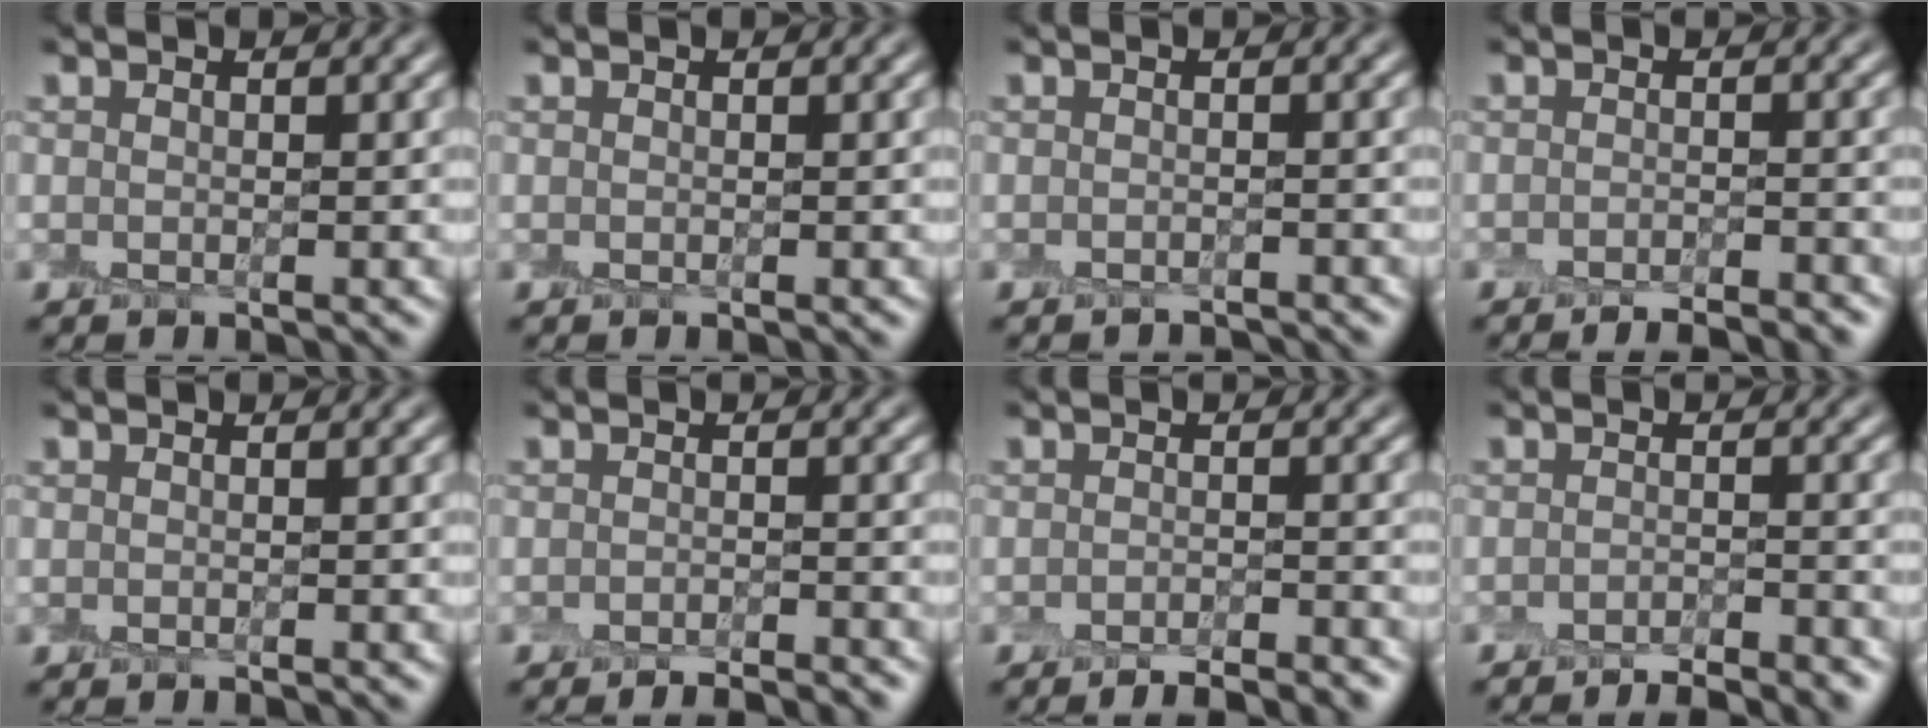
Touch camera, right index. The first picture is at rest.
{"total": 0.0}
{"total": 1.2, "force": [-1.2, -0.1, -0.1], "torque": [0.001, -0.001, -0.018]}
{"total": 2.8, "force": [-2.6, 0.1, 1.0], "torque": [-0.016, 0.005, -0.035]}
{"total": 0.0}
{"total": 2.8, "force": [-2.6, 0.1, 1.0], "torque": [-0.015, 0.006, -0.034]}
{"total": 3.7, "force": [-3.3, 0.4, 1.6], "torque": [-0.025, 0.002, -0.044]}
{"total": 3.6, "force": [-3.3, 0.2, 1.4], "torque": [-0.023, 0.001, -0.050]}